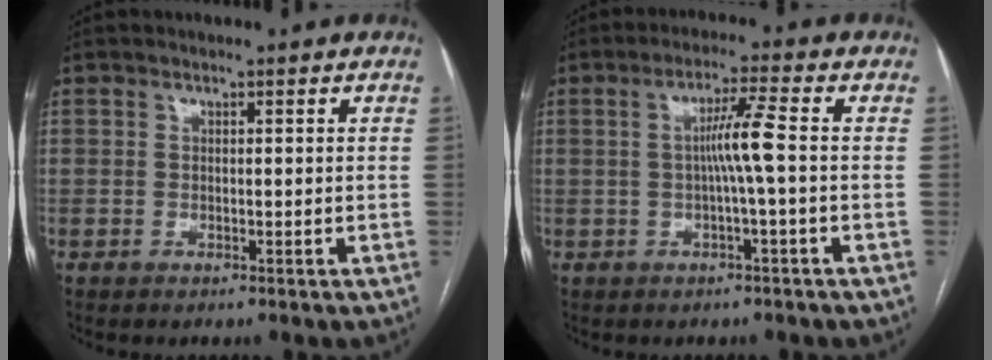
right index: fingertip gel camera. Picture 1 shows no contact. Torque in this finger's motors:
{"motor_torque": [0.76, -0.14, 0.27, 0.10]}